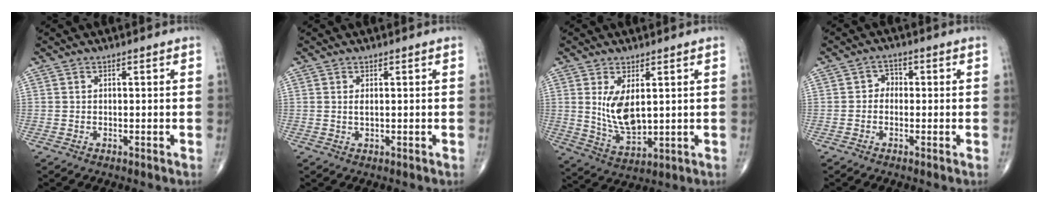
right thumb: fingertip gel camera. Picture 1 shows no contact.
{"total": 1.0, "force": [0.2, 0.3, 0.9], "torque": [-0.018, -0.003, 0.006]}
{"total": 8.5, "force": [1.9, 4.0, 7.2], "torque": [-0.131, -0.027, 0.050]}
{"total": 2.3, "force": [-0.3, 2.0, 1.2], "torque": [0.001, 0.009, -0.016]}